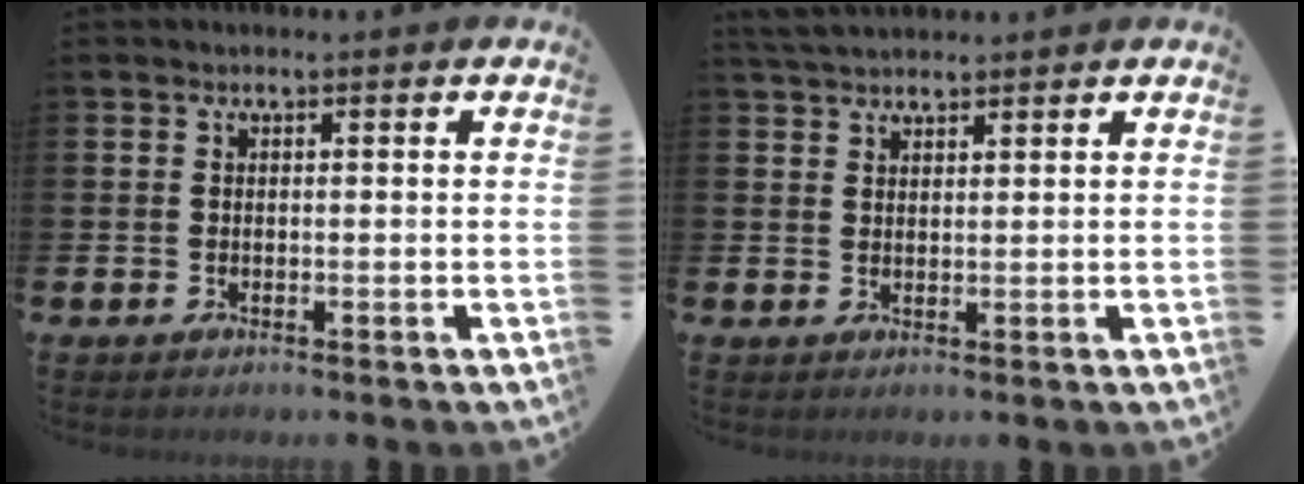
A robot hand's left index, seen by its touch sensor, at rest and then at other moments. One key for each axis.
{"total": 3.2, "fx": 3.0, "fy": 0.7, "fz": 0.7, "tx": -0.019, "ty": -0.007, "tz": 0.056}